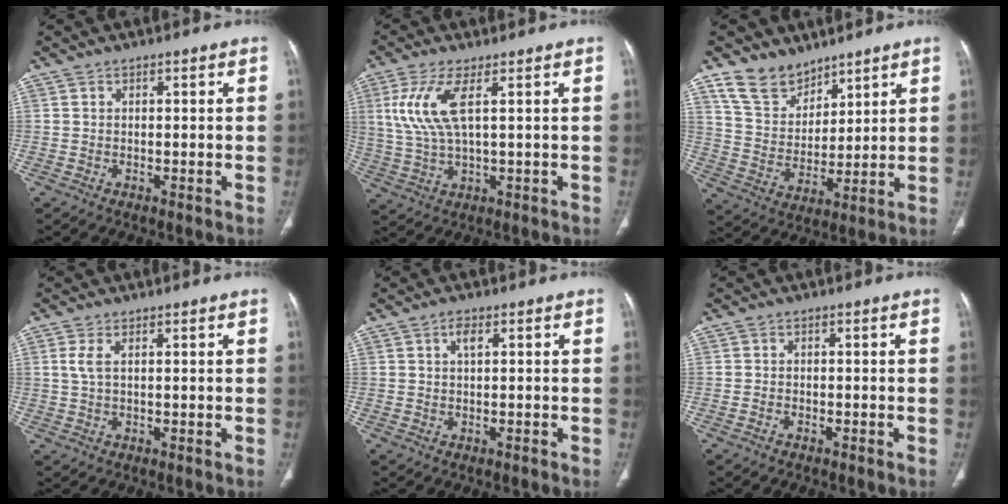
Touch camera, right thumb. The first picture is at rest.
{"total": 9.2, "force": [2.8, 2.6, 8.4], "torque": [-0.215, -0.009, 0.065]}
{"total": 10.1, "force": [7.7, 5.9, 2.6], "torque": [-0.025, -0.051, 0.164]}
{"total": 2.4, "force": [0.7, 0.8, 2.2], "torque": [-0.064, 0.005, 0.023]}
{"total": 1.7, "force": [0.3, 0.6, 1.6], "torque": [-0.031, 0.003, 0.005]}
{"total": 0.8, "force": [-0.7, 0.4, 0.2], "torque": [-0.009, 0.007, -0.012]}